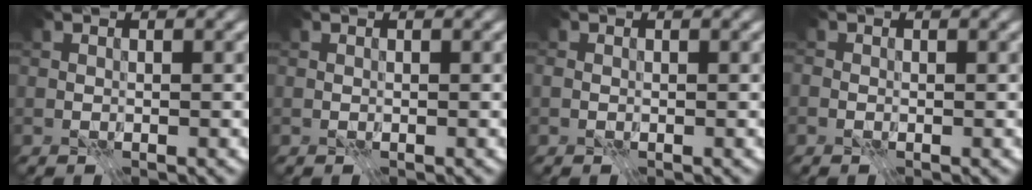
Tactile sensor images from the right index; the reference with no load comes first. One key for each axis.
{"total": 0.0}
{"total": 0.6, "fx": -0.1, "fy": 0.5, "fz": 0.3, "tx": -0.007, "ty": 0.001, "tz": -0.002}
{"total": 0.7, "fx": -0.4, "fy": 0.6, "fz": 0.2, "tx": -0.002, "ty": -0.002, "tz": -0.010}